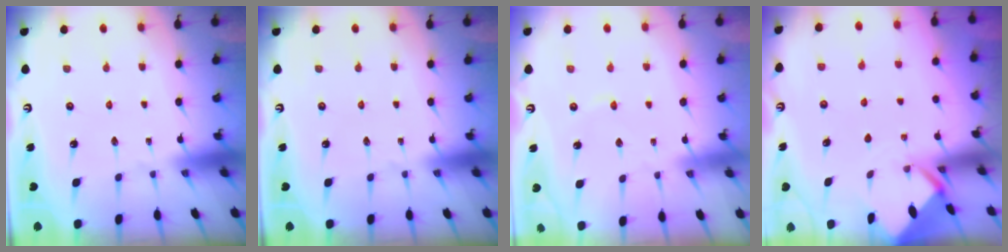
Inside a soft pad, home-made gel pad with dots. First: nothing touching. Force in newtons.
{"total": 0.0}
{"total": 1.7, "press": 1.7, "slide": 0.3}
{"total": 1.8, "press": 1.8, "slide": 0.1}